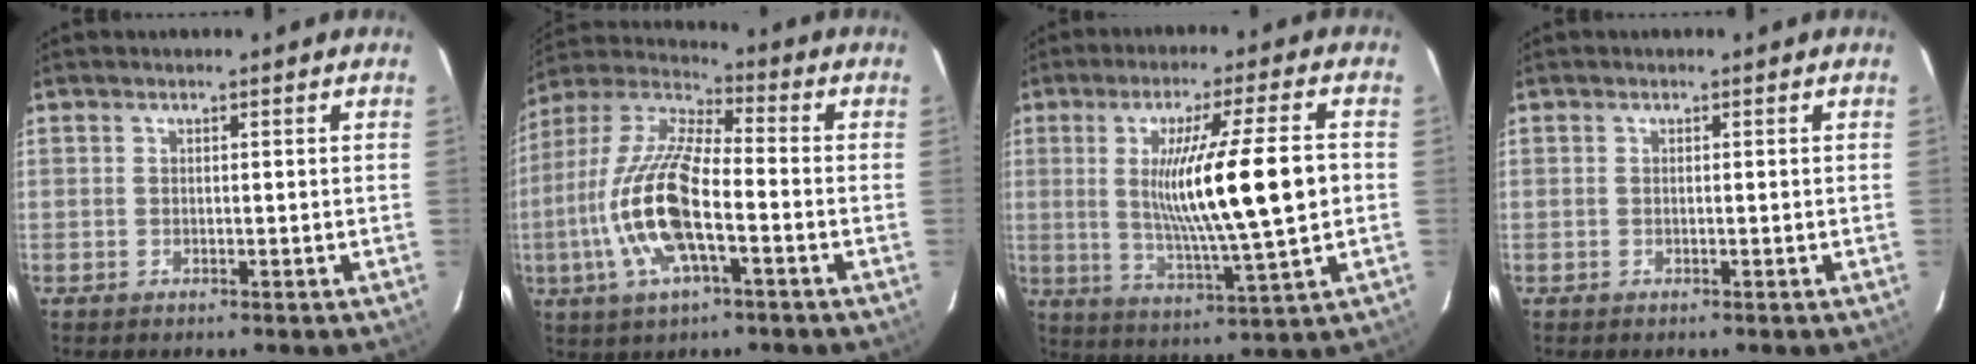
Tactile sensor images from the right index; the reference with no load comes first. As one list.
[{"total": 16.7, "force": [-4.6, 5.4, 15.1], "torque": [-0.312, -0.003, -0.096]}, {"total": 16.4, "force": [0.4, 0.4, 16.4], "torque": [-0.275, -0.021, 0.022]}, {"total": 0.0}]